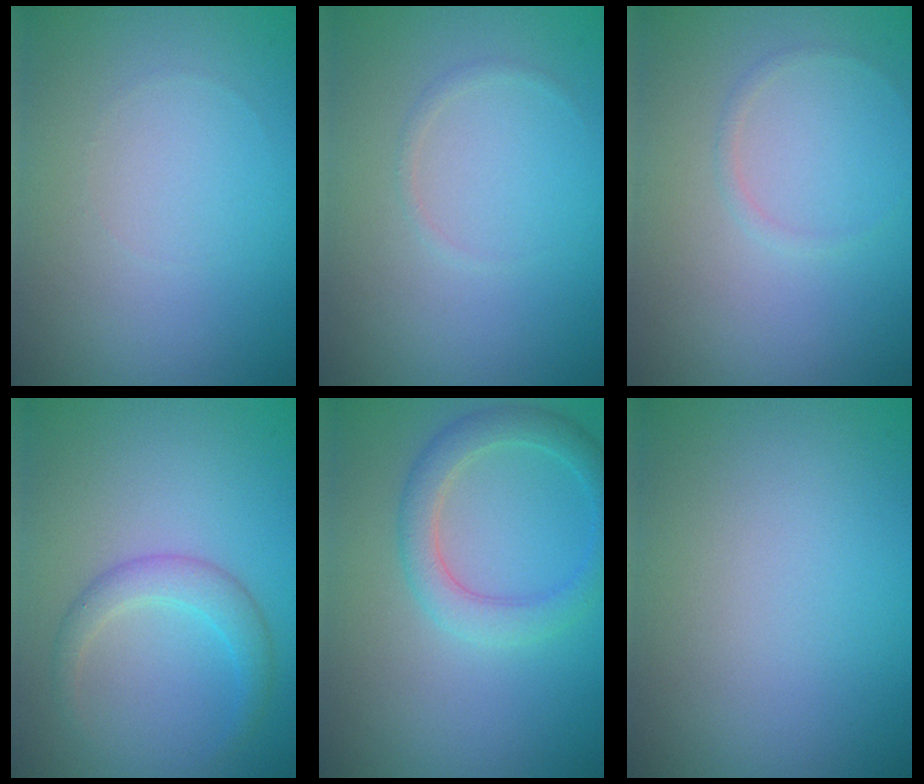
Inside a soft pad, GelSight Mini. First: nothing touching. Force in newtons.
{"total": 0.6, "press": 0.6, "slide": 0.1}
{"total": 0.5, "press": 0.5, "slide": 0.1}
{"total": 2.2, "press": 2.2, "slide": 0.1}
{"total": 3.1, "press": 3.1, "slide": 0.1}
{"total": 0.0}